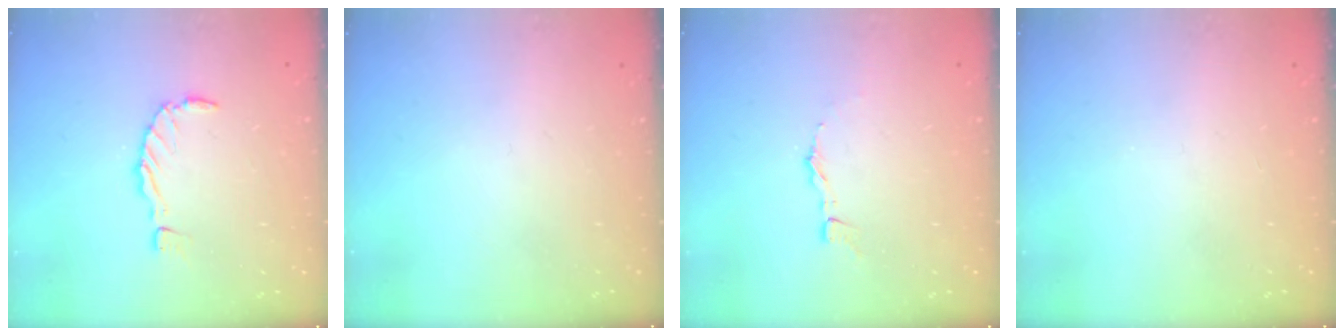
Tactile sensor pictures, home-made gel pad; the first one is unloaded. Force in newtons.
{"total": 0.0}
{"total": 2.5, "press": 2.5, "slide": 0.1}
{"total": 1.9, "press": 1.7, "slide": 0.8}